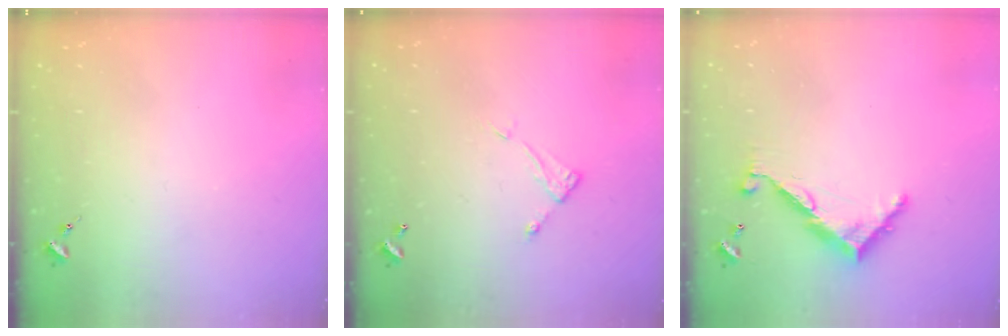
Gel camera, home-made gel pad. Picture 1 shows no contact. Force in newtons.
{"total": 5.0, "press": 5.0, "slide": 0.2}
{"total": 9.0, "press": 9.0, "slide": 0.7}